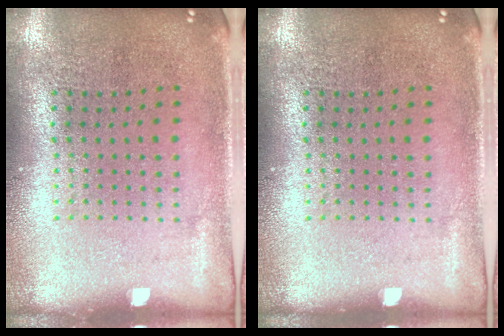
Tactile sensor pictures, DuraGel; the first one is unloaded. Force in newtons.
{"total": 0.0}